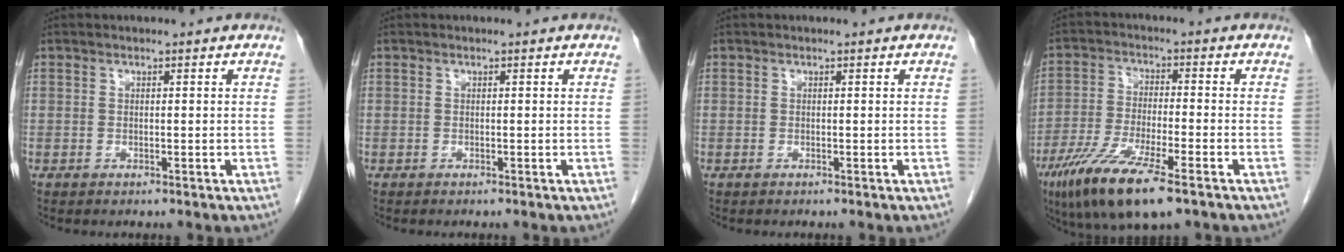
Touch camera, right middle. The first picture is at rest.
{"total": 0.0}
{"total": 0.0}
{"total": 12.2, "force": [-7.4, 1.8, 9.6], "torque": [-0.186, -0.028, -0.128]}